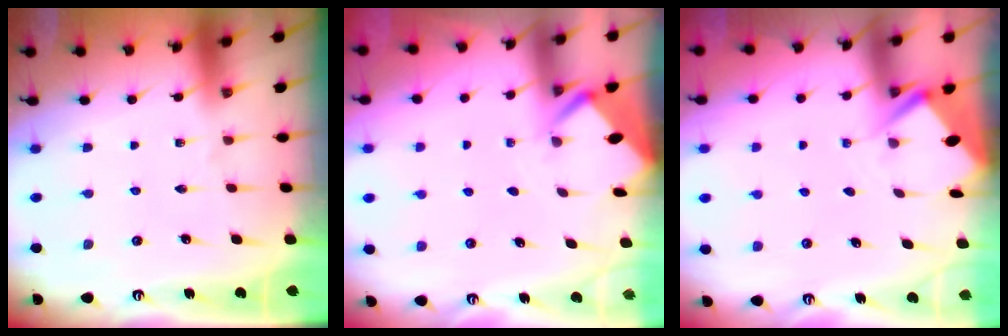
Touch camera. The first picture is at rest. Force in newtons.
{"total": 2.5, "press": 2.5, "slide": 0.2}
{"total": 2.8, "press": 2.8, "slide": 0.3}